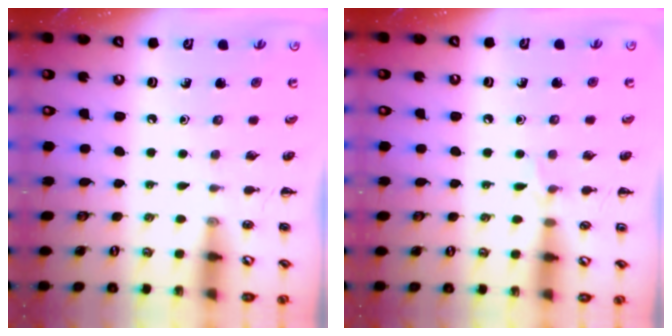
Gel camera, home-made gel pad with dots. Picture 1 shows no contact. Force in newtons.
{"total": 4.3, "press": 4.1, "slide": 1.4}